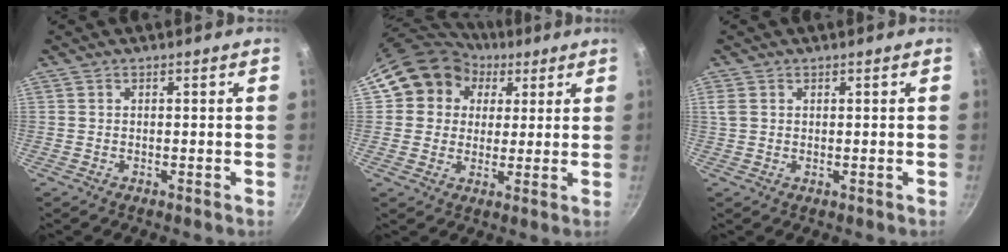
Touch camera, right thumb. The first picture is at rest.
{"total": 12.9, "force": [4.8, 11.1, 4.3], "torque": [-0.051, 0.012, 0.072]}
{"total": 1.9, "force": [0.8, 1.3, 1.2], "torque": [-0.022, 0.002, 0.018]}